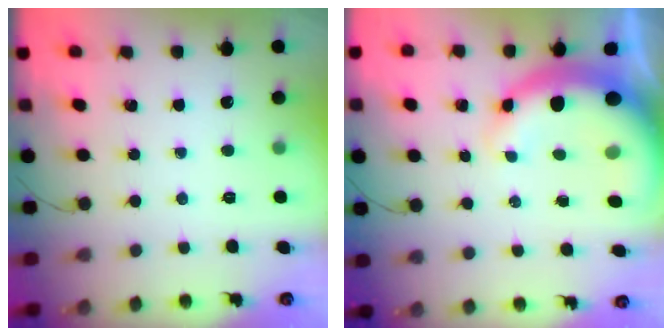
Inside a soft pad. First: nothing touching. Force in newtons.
{"total": 14.0, "press": 13.7, "slide": 2.9}